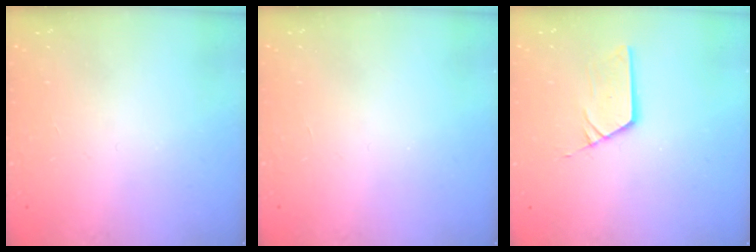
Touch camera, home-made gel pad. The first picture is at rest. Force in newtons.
{"total": 0.0}
{"total": 3.5, "press": 3.5, "slide": 0.3}